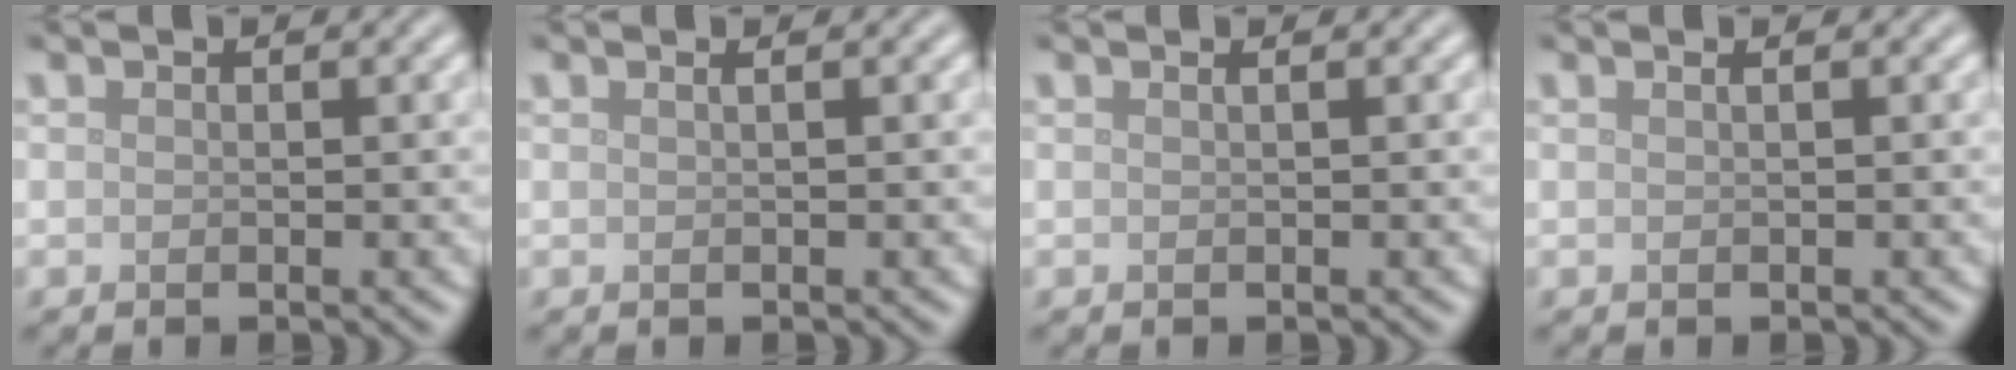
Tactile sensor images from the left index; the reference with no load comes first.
{"total": 1.1, "force": [0.4, 0.5, 0.9], "torque": [-0.004, -0.001, -0.004]}
{"total": 0.8, "force": [0.2, 0.3, 0.6], "torque": [-0.006, 0.001, -0.004]}
{"total": 1.1, "force": [0.4, 0.6, 0.9], "torque": [-0.005, -0.002, -0.005]}